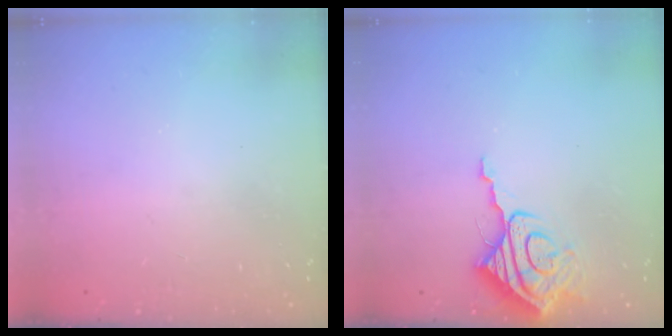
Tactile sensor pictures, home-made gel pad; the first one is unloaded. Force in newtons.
{"total": 10.5, "press": 10.5, "slide": 1.2}